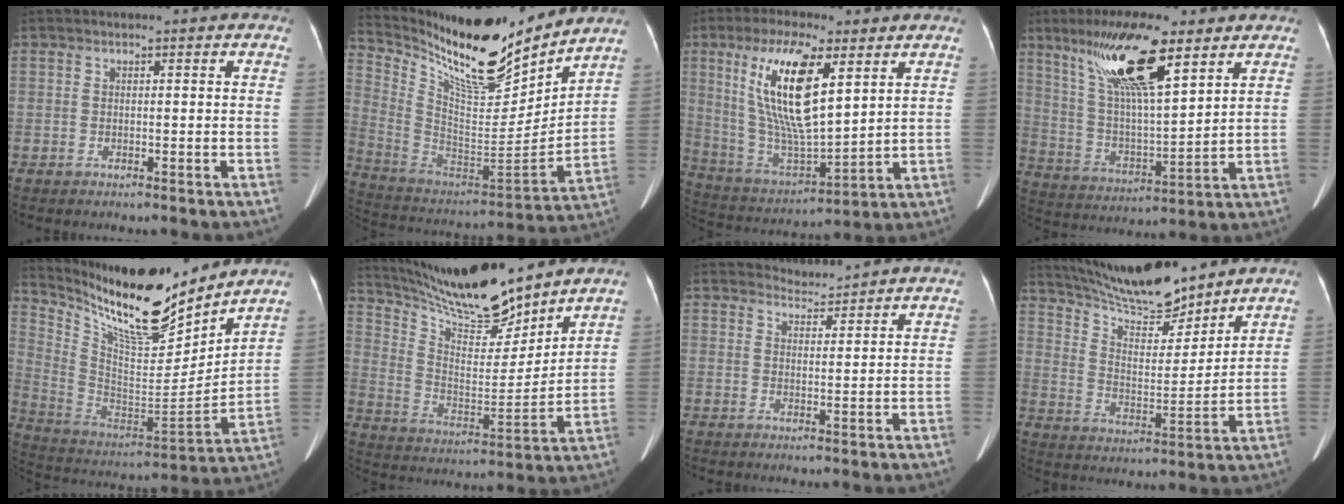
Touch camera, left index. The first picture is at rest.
{"total": 21.5, "force": [18.4, 3.1, 10.6], "torque": [-0.205, -0.032, 0.317]}
{"total": 16.3, "force": [6.2, 4.0, 14.5], "torque": [-0.297, 0.001, 0.120]}
{"total": 16.3, "force": [9.7, 2.8, 12.8], "torque": [-0.246, 0.011, 0.182]}
{"total": 20.6, "force": [17.5, 2.9, 10.6], "torque": [-0.203, -0.024, 0.307]}
{"total": 16.6, "force": [15.1, 2.0, 6.6], "torque": [-0.132, -0.010, 0.275]}
{"total": 2.7, "force": [2.5, -0.4, -0.9], "torque": [-0.001, -0.003, 0.048]}
{"total": 15.0, "force": [13.6, 2.0, 6.0], "torque": [-0.108, -0.001, 0.242]}